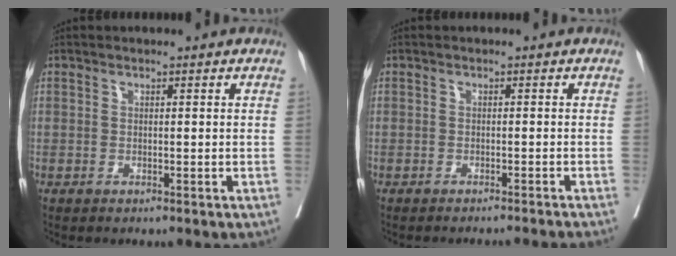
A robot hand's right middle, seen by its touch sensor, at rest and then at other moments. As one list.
[{"total": 6.0, "force": [-5.5, -1.3, 1.7], "torque": [-0.009, -0.019, -0.066]}]